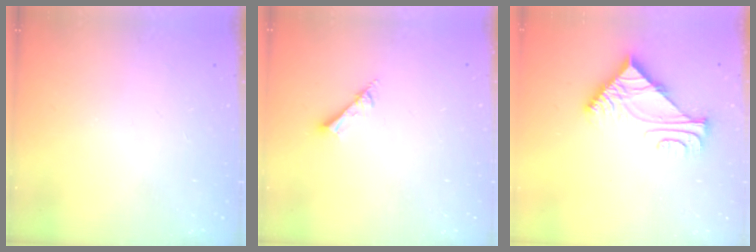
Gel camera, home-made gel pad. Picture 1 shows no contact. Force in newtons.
{"total": 2.8, "press": 2.7, "slide": 0.4}
{"total": 6.2, "press": 6.2, "slide": 0.4}